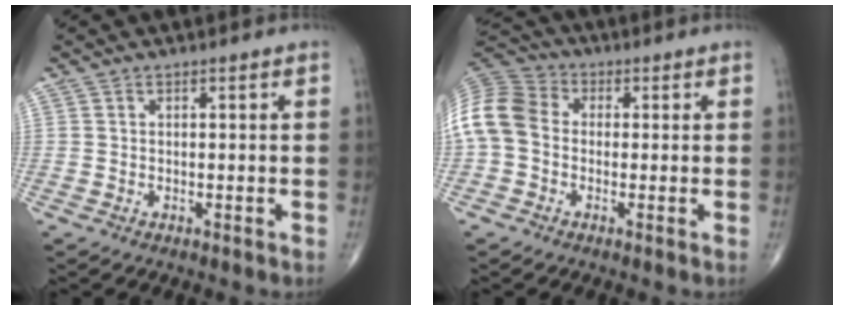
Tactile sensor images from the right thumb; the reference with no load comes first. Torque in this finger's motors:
{"motor_torque": [0.30, 0.37, 0.88, -0.36, 0.27]}